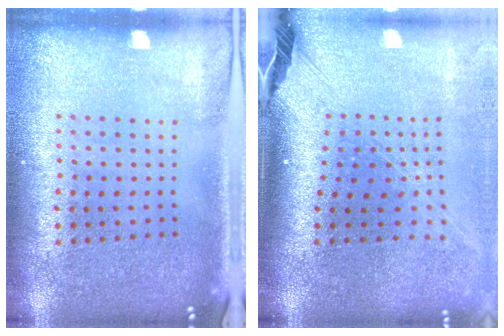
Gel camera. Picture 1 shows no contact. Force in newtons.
{"total": 2.7, "press": 1.9, "slide": 1.9}